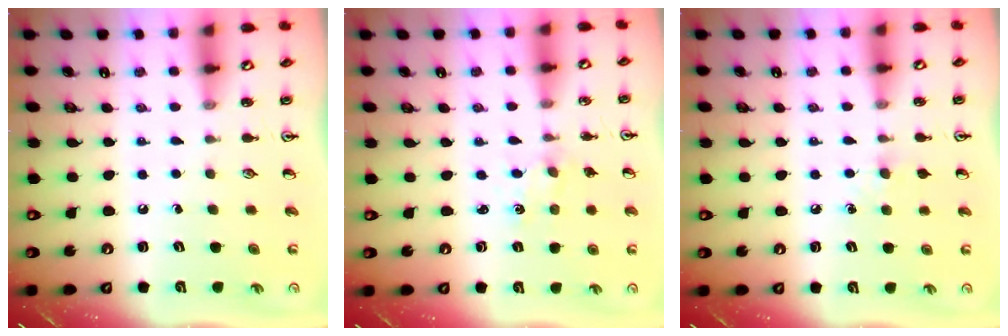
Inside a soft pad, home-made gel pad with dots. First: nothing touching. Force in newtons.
{"total": 0.7, "press": 0.7, "slide": 0.1}
{"total": 5.3, "press": 5.2, "slide": 1.0}